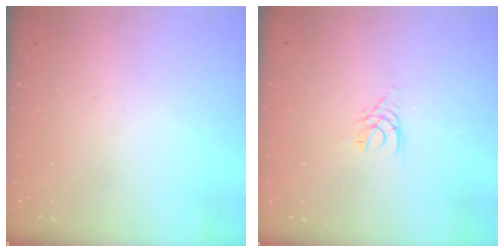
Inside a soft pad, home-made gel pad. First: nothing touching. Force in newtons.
{"total": 3.0, "press": 2.9, "slide": 0.4}